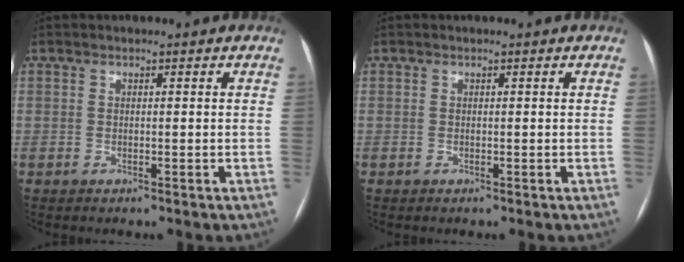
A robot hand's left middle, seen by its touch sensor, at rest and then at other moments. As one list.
[{"total": 0.0}]